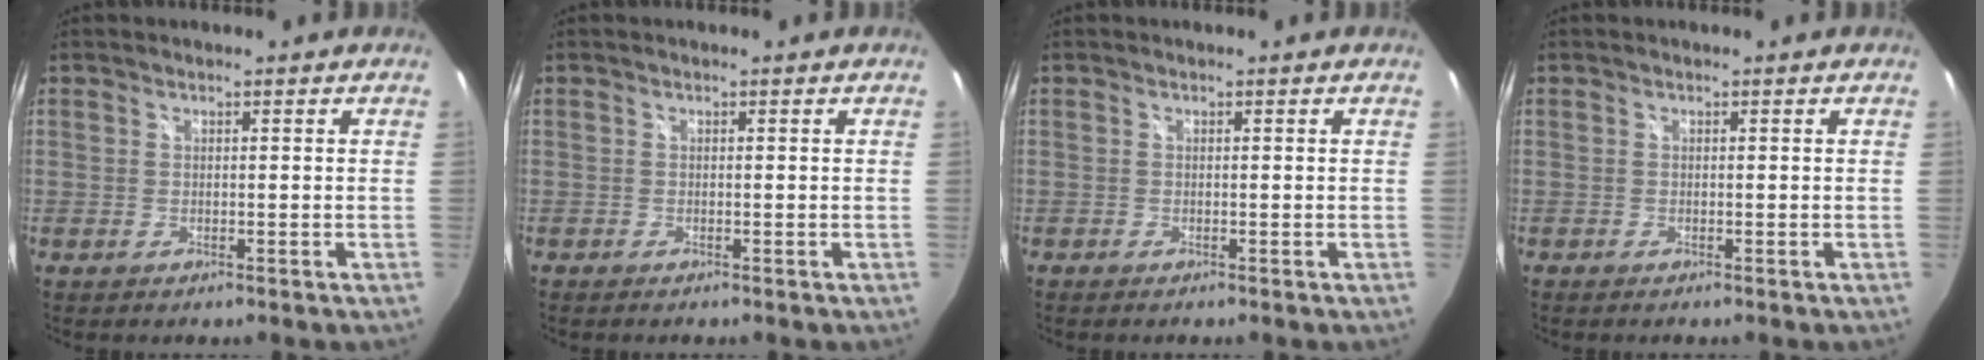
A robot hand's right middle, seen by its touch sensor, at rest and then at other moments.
{"total": 0.0}
{"total": 0.0}
{"total": 0.0}